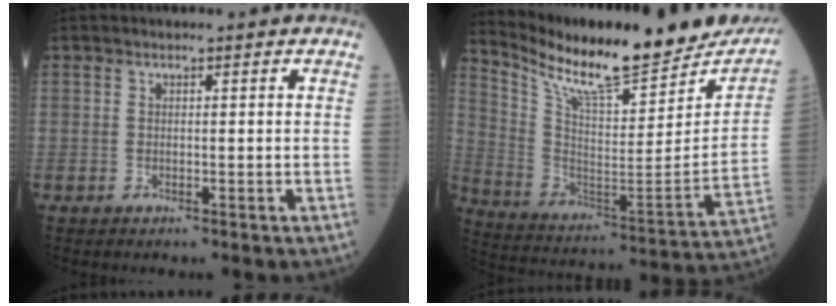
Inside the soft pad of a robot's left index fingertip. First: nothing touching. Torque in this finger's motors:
{"motor_torque": [0.64, -0.73, 0.28, 0.11]}